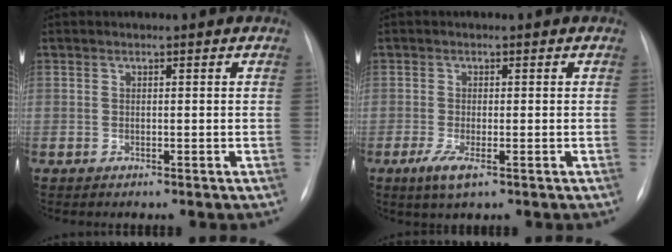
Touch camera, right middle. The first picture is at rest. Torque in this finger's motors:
{"motor_torque": [0.92, -0.59, 0.30, 0.07]}